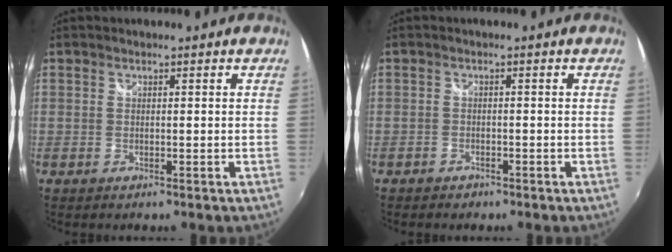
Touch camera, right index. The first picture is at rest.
{"total": 2.0, "force": [-1.6, 1.2, 0.3], "torque": [-0.014, 0.000, -0.025]}